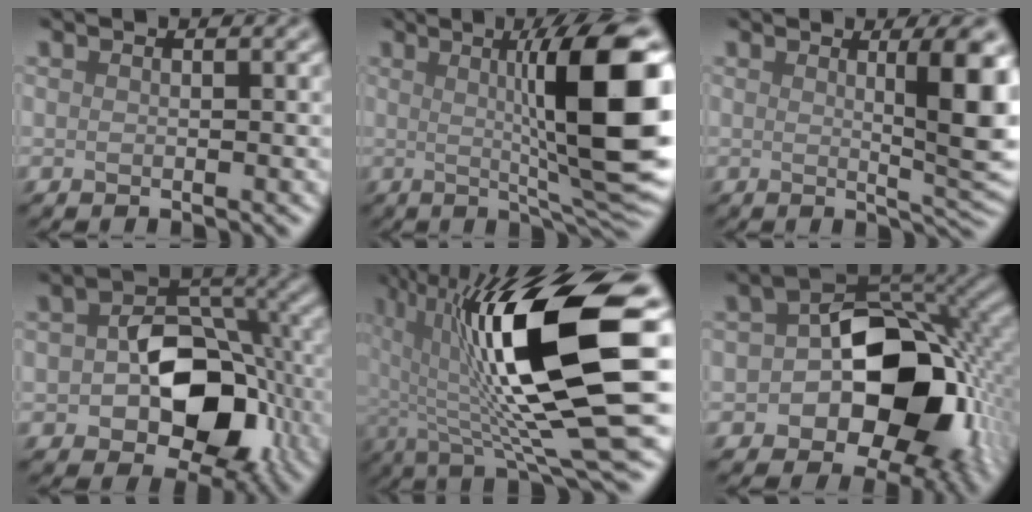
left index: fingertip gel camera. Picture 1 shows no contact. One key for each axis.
{"total": 12.1, "fx": 1.5, "fy": 2.0, "fz": 11.8, "tx": -0.149, "ty": 0.006, "tz": 0.025}
{"total": 6.7, "fx": 1.1, "fy": 1.4, "fz": 6.5, "tx": -0.076, "ty": -0.005, "tz": 0.019}
{"total": 9.5, "fx": -1.9, "fy": 6.3, "fz": 6.9, "tx": -0.097, "ty": -0.002, "tz": -0.031}
{"total": 14.8, "fx": 1.9, "fy": 3.5, "fz": 14.3, "tx": -0.240, "ty": -0.003, "tz": 0.034}
{"total": 13.1, "fx": -2.7, "fy": 8.6, "fz": 9.5, "tx": -0.128, "ty": -0.011, "tz": -0.047}